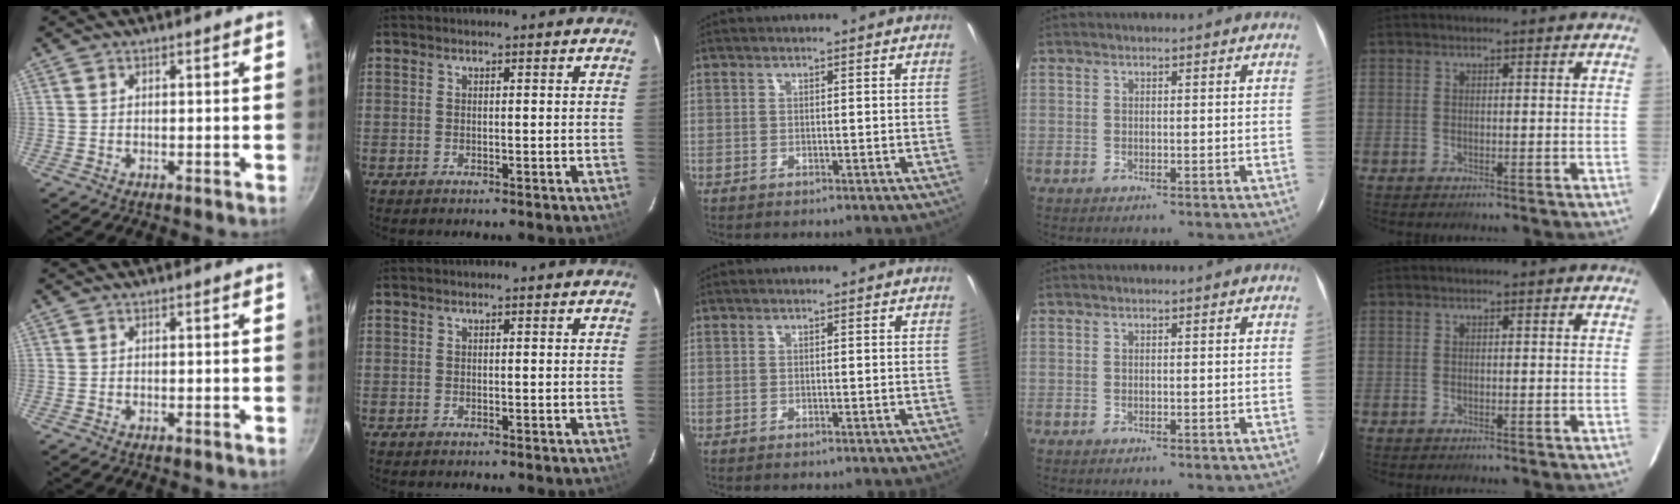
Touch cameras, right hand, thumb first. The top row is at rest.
{}